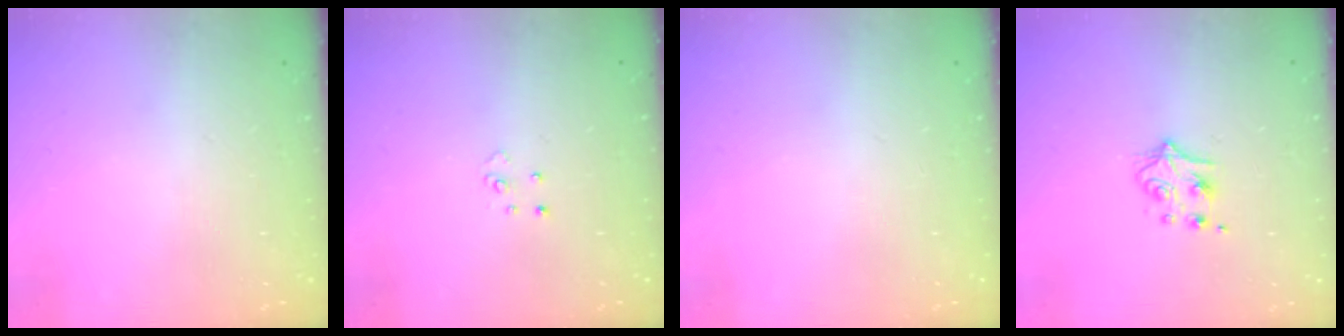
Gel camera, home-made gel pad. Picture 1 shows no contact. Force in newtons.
{"total": 3.2, "press": 3.2, "slide": 0.3}
{"total": 0.0}
{"total": 5.0, "press": 4.9, "slide": 0.6}